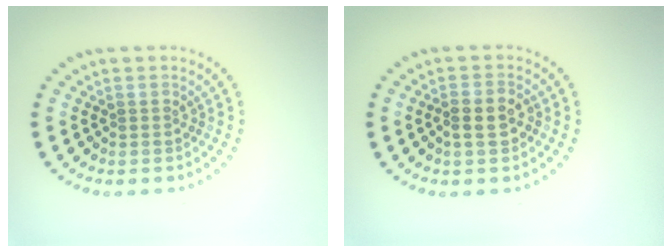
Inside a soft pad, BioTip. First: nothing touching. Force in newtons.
{"total": 1.9, "press": 1.9, "slide": 0.5}